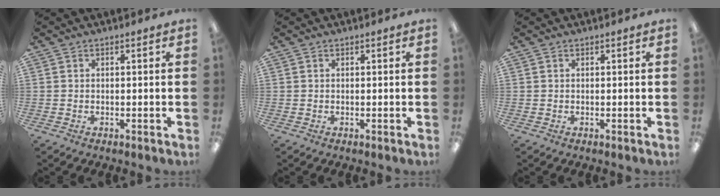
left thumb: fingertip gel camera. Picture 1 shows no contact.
{"total": 0.0}
{"total": 0.0}